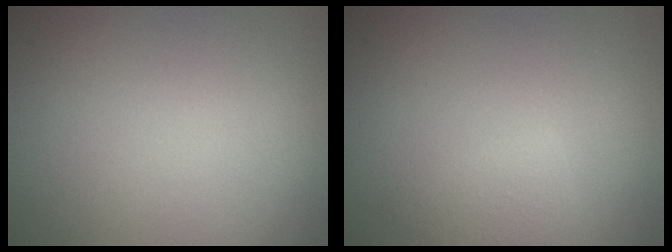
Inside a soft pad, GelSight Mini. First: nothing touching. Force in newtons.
{"total": 1.9, "press": 1.9, "slide": 0.0}